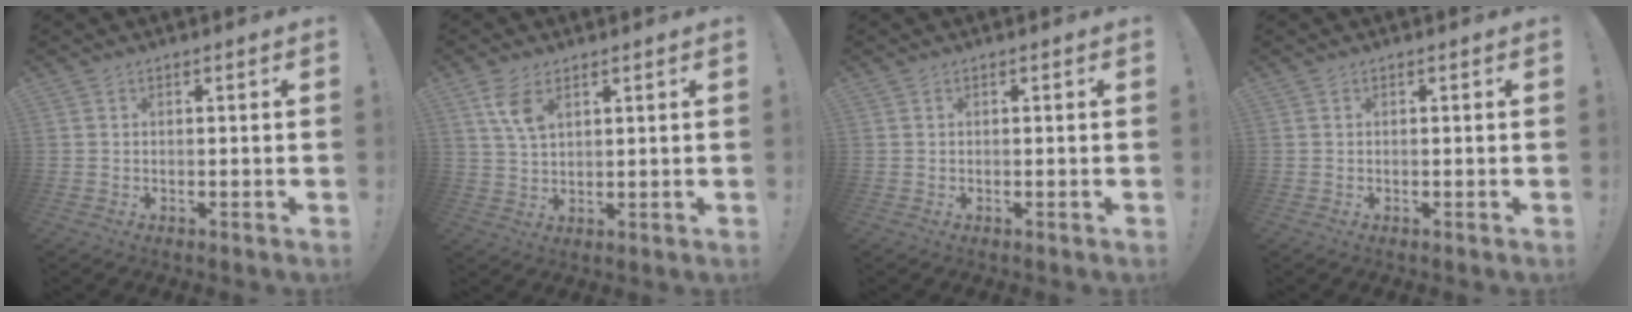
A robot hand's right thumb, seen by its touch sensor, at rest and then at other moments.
{"total": 6.5, "force": [3.4, 3.2, 4.5], "torque": [-0.085, -0.015, 0.062]}
{"total": 0.0}
{"total": 0.0}